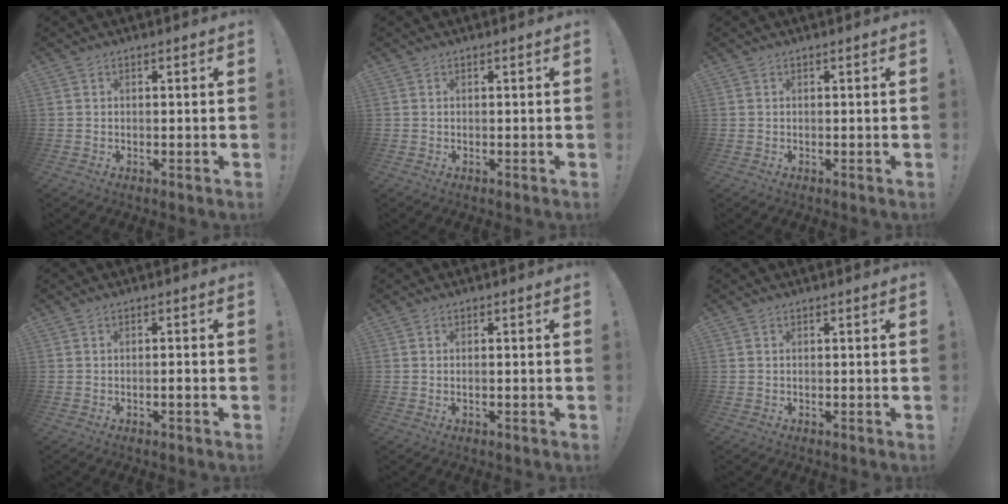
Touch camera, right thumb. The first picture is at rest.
{"total": 0.0}
{"total": 0.0}
{"total": 1.6, "force": [-0.9, -0.2, 1.2], "torque": [-0.025, 0.001, -0.015]}
{"total": 0.8, "force": [-0.4, -0.2, 0.6], "torque": [-0.010, -0.002, -0.008]}
{"total": 0.0}